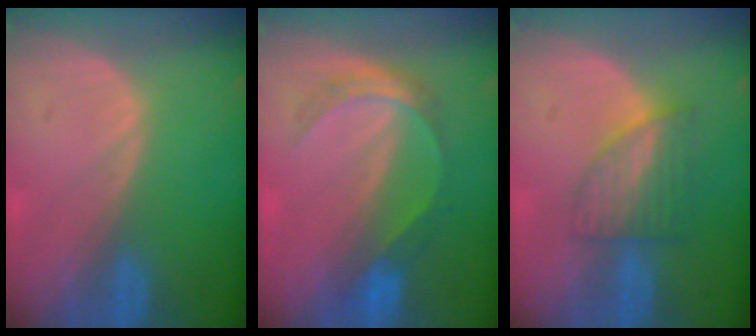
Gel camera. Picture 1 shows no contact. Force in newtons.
{"total": 5.3, "press": 5.0, "slide": 1.6}
{"total": 6.2, "press": 5.6, "slide": 2.7}